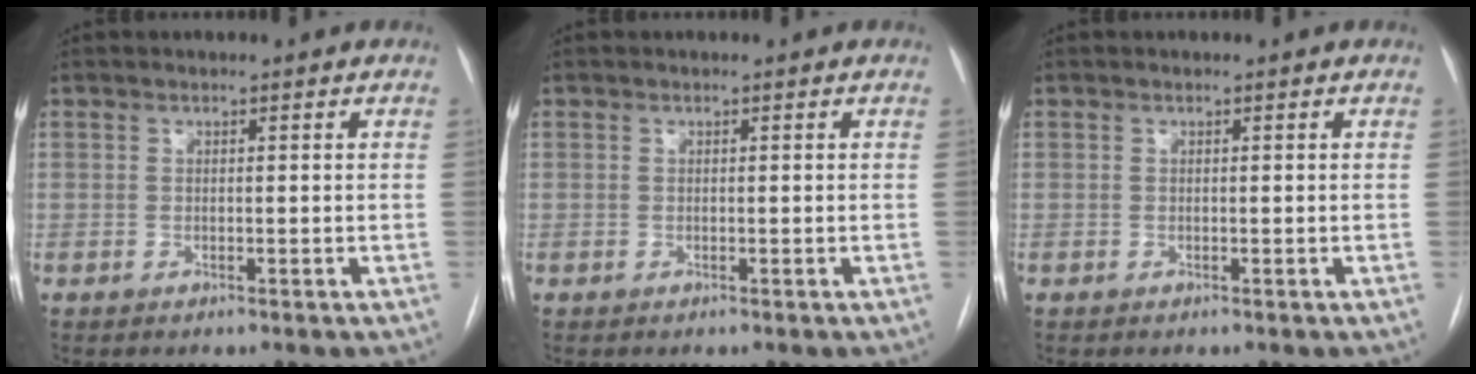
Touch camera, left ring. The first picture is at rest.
{"total": 0.0}
{"total": 0.0}